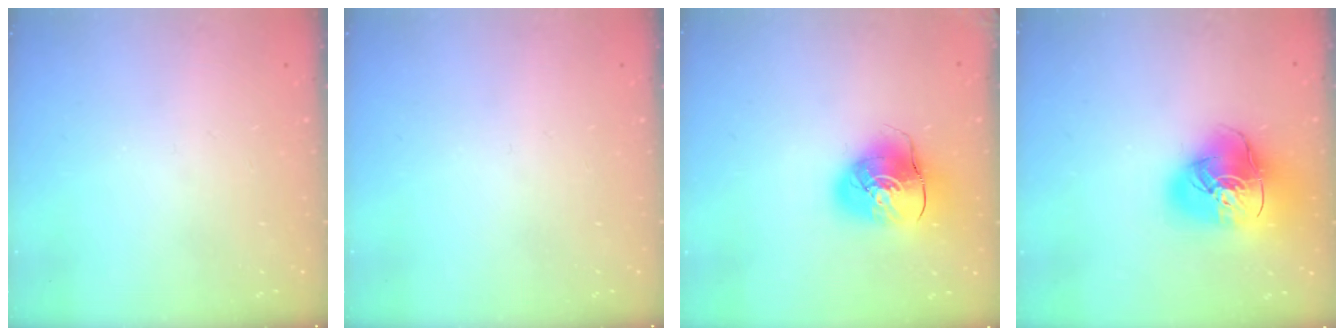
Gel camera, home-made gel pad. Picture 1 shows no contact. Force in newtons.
{"total": 0.0}
{"total": 10.8, "press": 10.6, "slide": 1.6}
{"total": 19.5, "press": 19.4, "slide": 2.3}